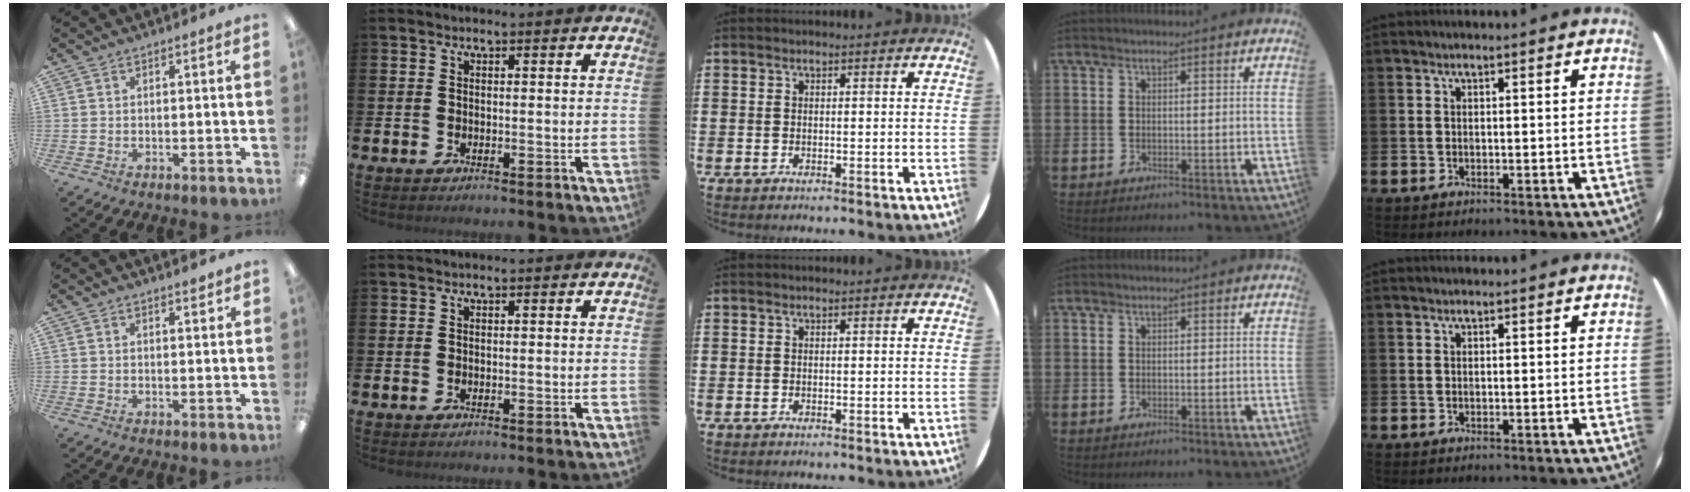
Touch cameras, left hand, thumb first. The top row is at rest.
{"thumb": {"total": 1.5, "force": [1.4, 0.3, 0.5], "torque": [-0.003, -0.005, 0.024]}}